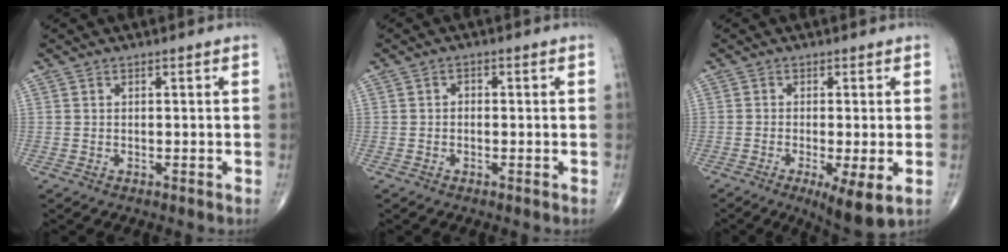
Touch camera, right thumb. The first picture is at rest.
{"total": 1.2, "force": [-0.1, 0.9, 0.8], "torque": [-0.005, 0.006, -0.006]}
{"total": 7.5, "force": [-2.4, 1.7, 7.0], "torque": [-0.117, -0.020, -0.039]}